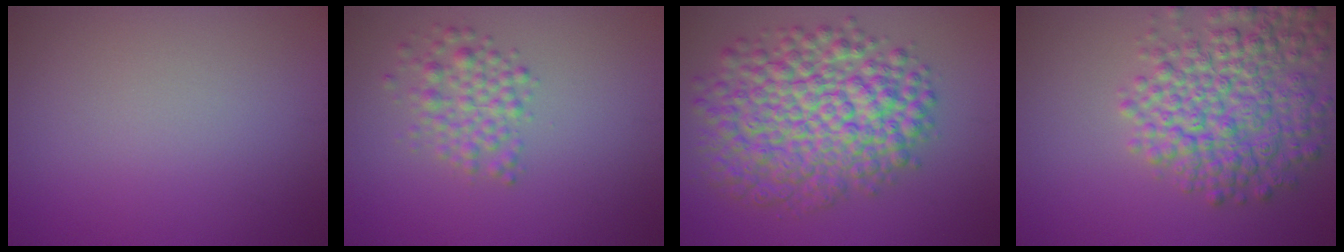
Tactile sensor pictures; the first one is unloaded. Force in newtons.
{"total": 2.8, "press": 2.8, "slide": 0.0}
{"total": 9.9, "press": 9.9, "slide": 0.3}
{"total": 7.3, "press": 7.3, "slide": 0.3}